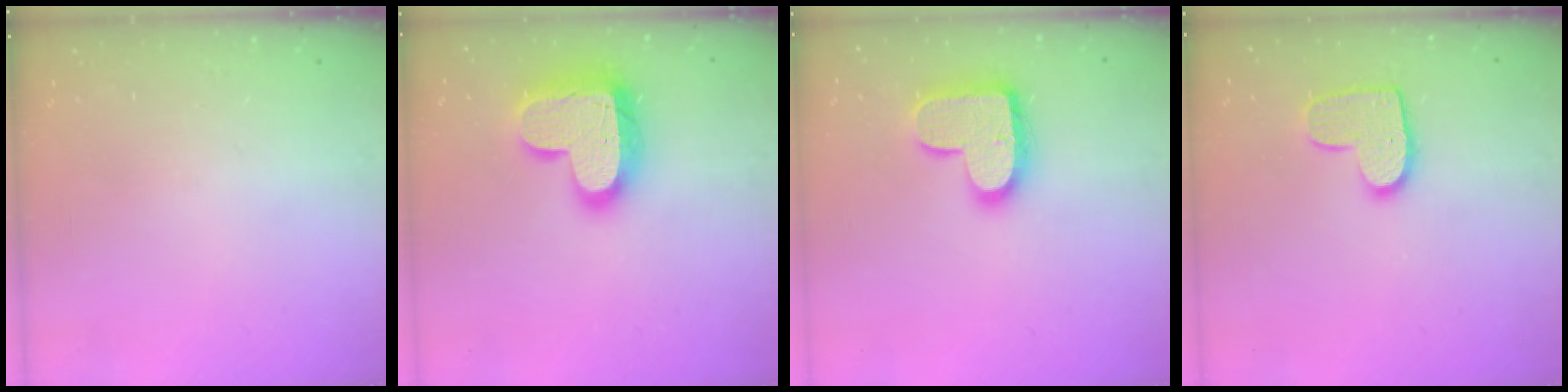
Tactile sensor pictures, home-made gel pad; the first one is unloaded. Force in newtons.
{"total": 19.8, "press": 19.8, "slide": 1.5}
{"total": 16.6, "press": 16.5, "slide": 0.9}
{"total": 11.2, "press": 11.2, "slide": 0.6}